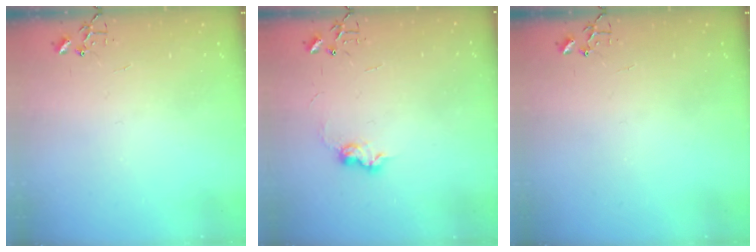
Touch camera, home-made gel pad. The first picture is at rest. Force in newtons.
{"total": 7.4, "press": 7.4, "slide": 0.4}
{"total": 0.0}